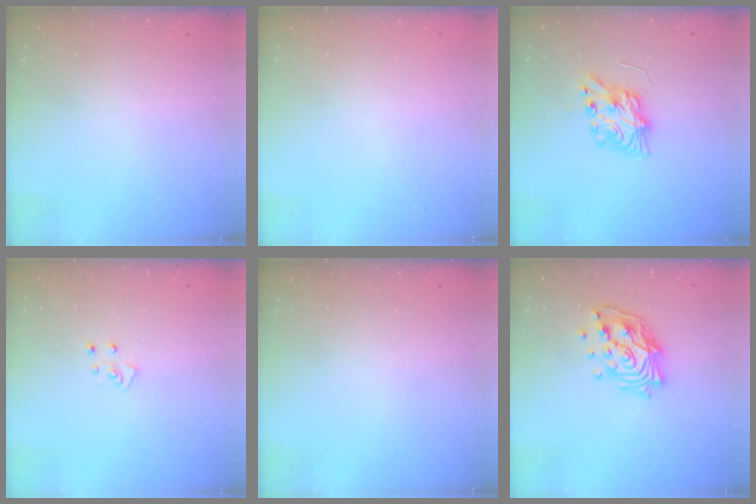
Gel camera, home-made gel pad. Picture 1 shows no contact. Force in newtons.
{"total": 0.0}
{"total": 7.7, "press": 7.7, "slide": 0.8}
{"total": 4.9, "press": 4.8, "slide": 0.4}
{"total": 0.0}
{"total": 13.5, "press": 13.4, "slide": 1.0}